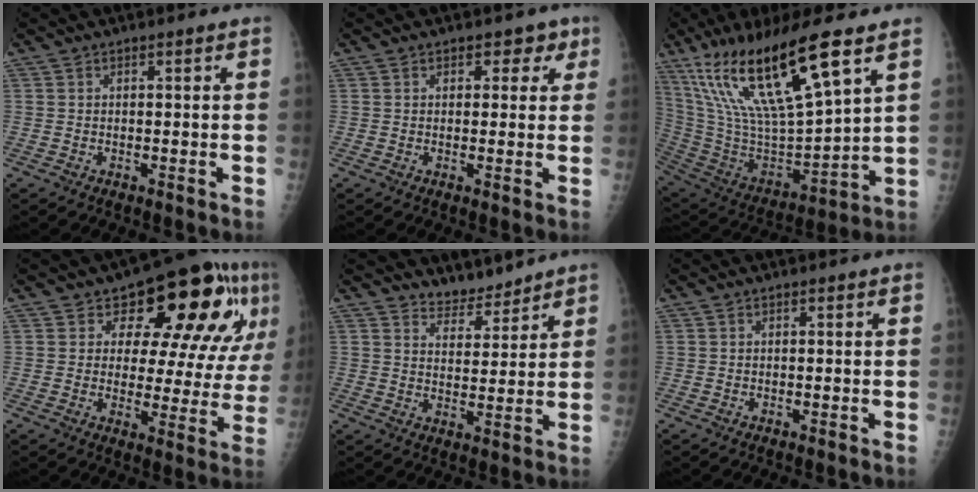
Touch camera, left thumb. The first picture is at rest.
{"total": 3.4, "force": [1.7, 2.6, 1.5], "torque": [0.014, -0.004, 0.016]}
{"total": 24.6, "force": [13.8, 5.5, 19.6], "torque": [-0.372, -0.046, 0.262]}
{"total": 18.9, "force": [8.3, 9.6, 14.0], "torque": [-0.130, -0.016, 0.110]}
{"total": 4.9, "force": [4.7, 1.3, 0.1], "torque": [0.017, -0.039, 0.086]}
{"total": 0.0}